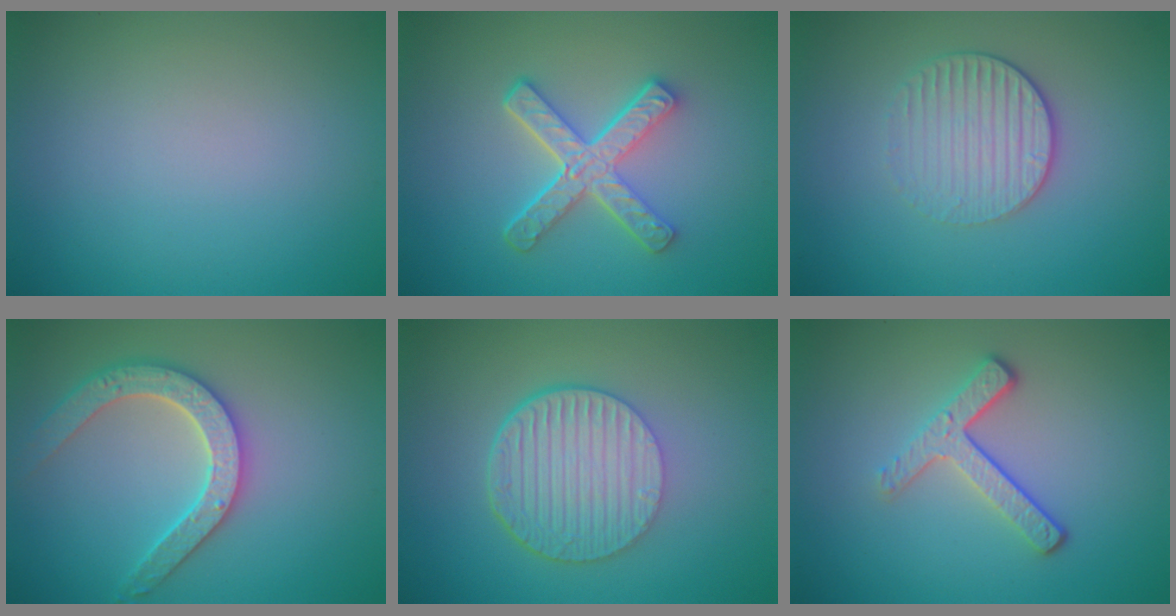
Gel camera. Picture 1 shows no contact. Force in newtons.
{"total": 5.0, "press": 3.7, "slide": 3.3}
{"total": 3.3, "press": 2.6, "slide": 1.9}
{"total": 4.0, "press": 3.9, "slide": 0.9}
{"total": 6.4, "press": 4.4, "slide": 4.7}
{"total": 3.2, "press": 2.5, "slide": 2.0}